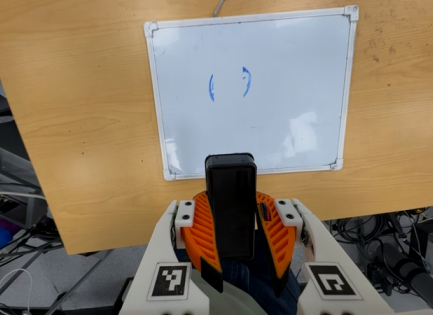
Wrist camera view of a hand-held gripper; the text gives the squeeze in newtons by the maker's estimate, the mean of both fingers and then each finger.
{"total": 11.4, "left": 10.3, "right": 12.6}